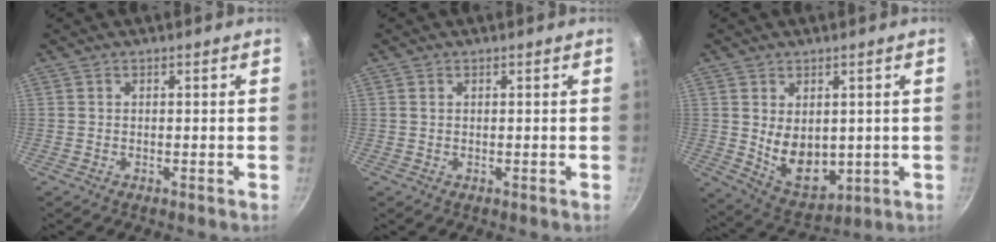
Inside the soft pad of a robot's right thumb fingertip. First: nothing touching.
{"total": 0.6, "force": [0.3, 0.4, 0.3], "torque": [-0.007, 0.001, 0.005]}
{"total": 10.1, "force": [0.7, 6.8, 7.3], "torque": [-0.096, -0.025, 0.038]}